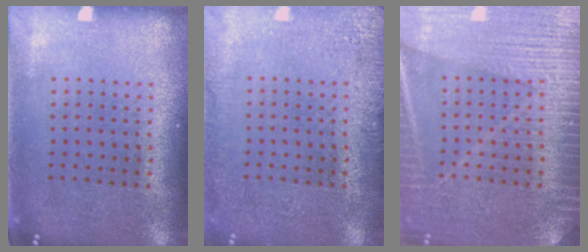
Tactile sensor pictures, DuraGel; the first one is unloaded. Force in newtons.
{"total": 2.3, "press": 2.2, "slide": 0.3}
{"total": 5.9, "press": 5.9, "slide": 0.9}